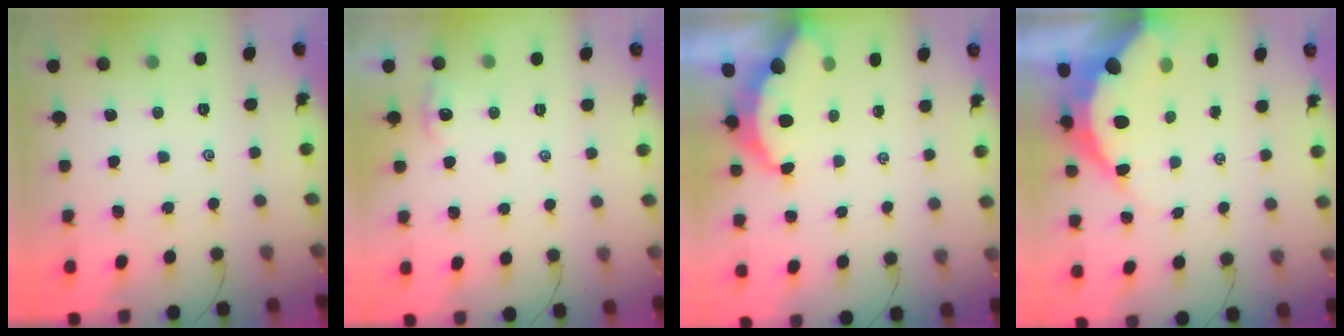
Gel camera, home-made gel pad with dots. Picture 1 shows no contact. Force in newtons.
{"total": 0.0}
{"total": 5.2, "press": 5.2, "slide": 0.6}
{"total": 12.6, "press": 12.6, "slide": 1.1}